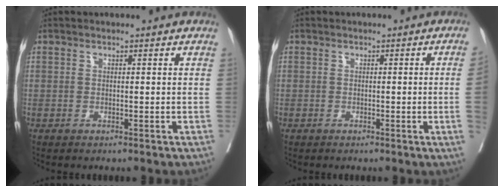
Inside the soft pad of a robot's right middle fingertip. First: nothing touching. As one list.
[{"total": 2.3, "force": [-0.3, -0.7, 2.1], "torque": [-0.023, -0.003, -0.001]}]